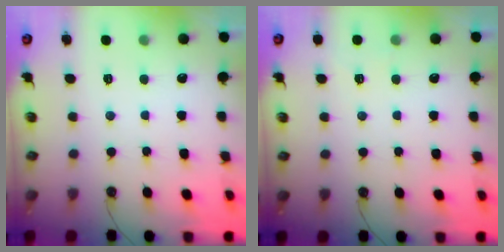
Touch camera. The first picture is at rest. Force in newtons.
{"total": 3.0, "press": 2.4, "slide": 1.8}